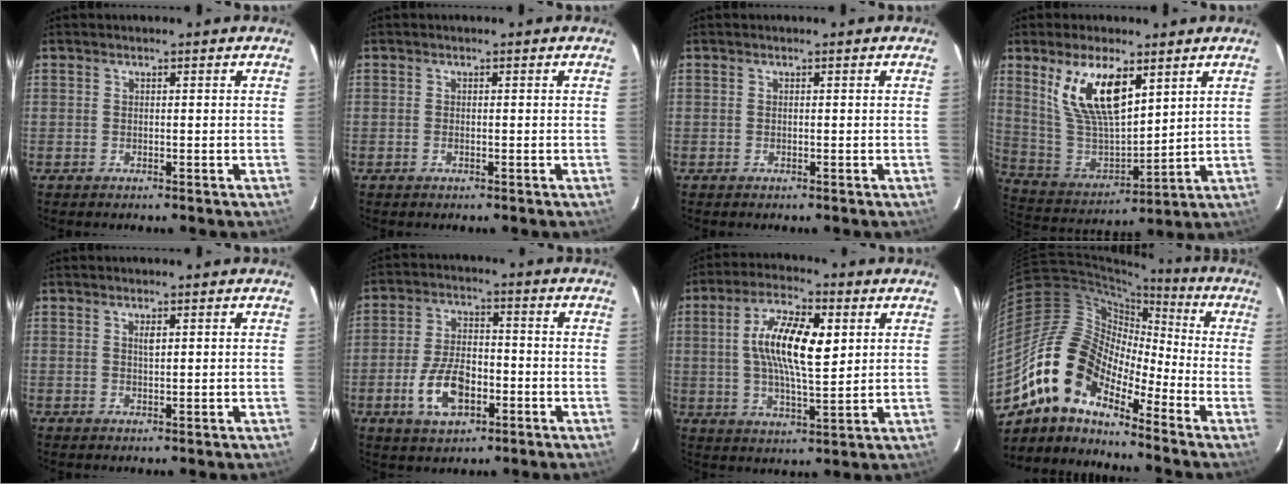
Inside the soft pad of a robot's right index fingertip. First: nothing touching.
{"total": 0.5, "force": [-0.3, 0.3, 0.3], "torque": [-0.005, -0.002, -0.005]}
{"total": 0.0}
{"total": 14.5, "force": [7.6, 5.8, 10.8], "torque": [-0.207, -0.002, 0.163]}
{"total": 1.2, "force": [0.5, 0.4, 1.0], "torque": [-0.018, 0.001, 0.010]}
{"total": 10.5, "force": [-3.9, 5.7, 7.9], "torque": [-0.163, 0.002, -0.063]}
{"total": 12.2, "force": [2.8, 3.9, 11.2], "torque": [-0.208, 0.010, 0.049]}
{"total": 14.9, "force": [-10.8, 6.3, 8.2], "torque": [-0.139, 0.005, -0.222]}